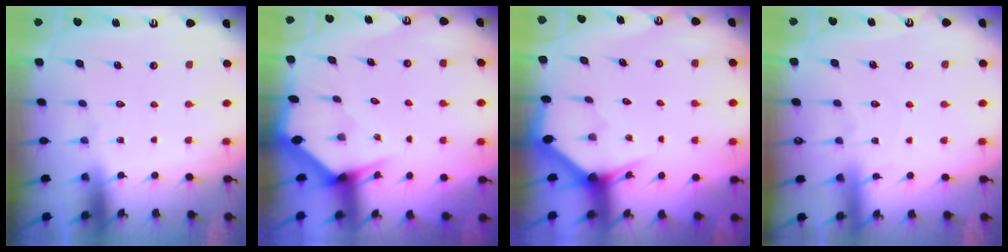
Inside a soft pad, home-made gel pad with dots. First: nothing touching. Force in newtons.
{"total": 2.8, "press": 2.8, "slide": 0.3}
{"total": 3.1, "press": 3.1, "slide": 0.1}
{"total": 2.1, "press": 2.1, "slide": 0.3}